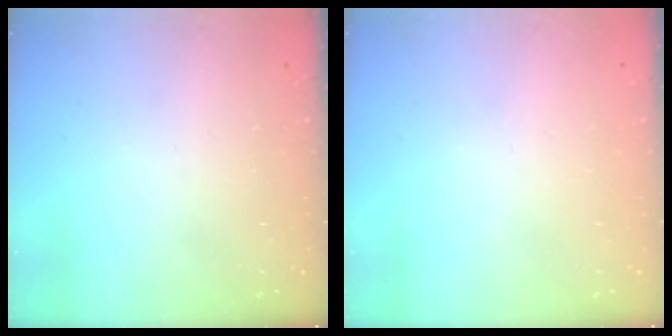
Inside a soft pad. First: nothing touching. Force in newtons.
{"total": 0.0}